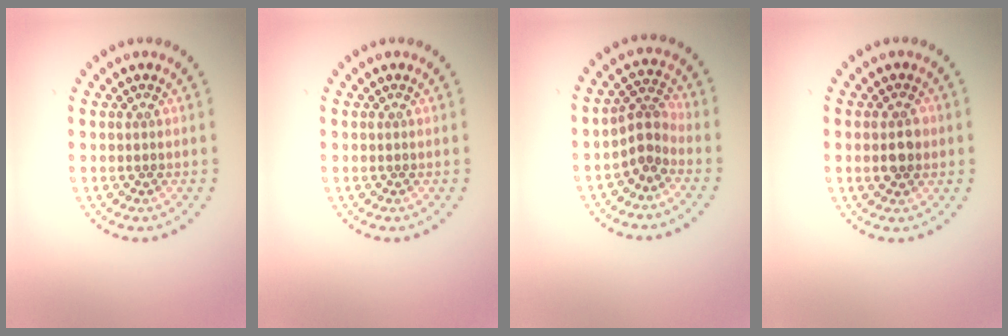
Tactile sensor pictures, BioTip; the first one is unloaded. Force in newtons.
{"total": 0.0}
{"total": 2.5, "press": 1.8, "slide": 1.7}
{"total": 2.6, "press": 2.6, "slide": 0.1}